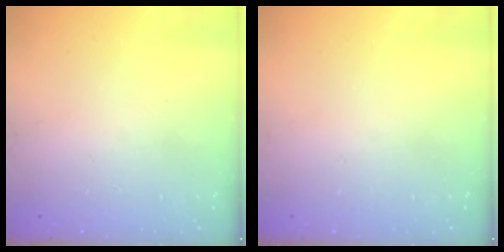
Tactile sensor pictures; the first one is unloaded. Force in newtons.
{"total": 0.0}